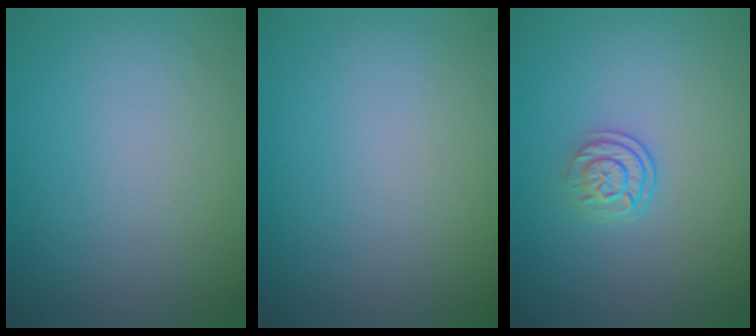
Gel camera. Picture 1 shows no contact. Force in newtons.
{"total": 0.0}
{"total": 2.5, "press": 1.8, "slide": 1.7}